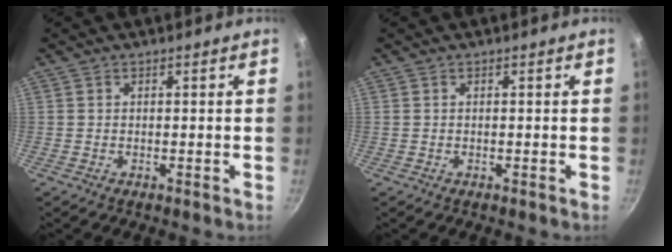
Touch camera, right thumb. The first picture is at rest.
{"total": 0.0}